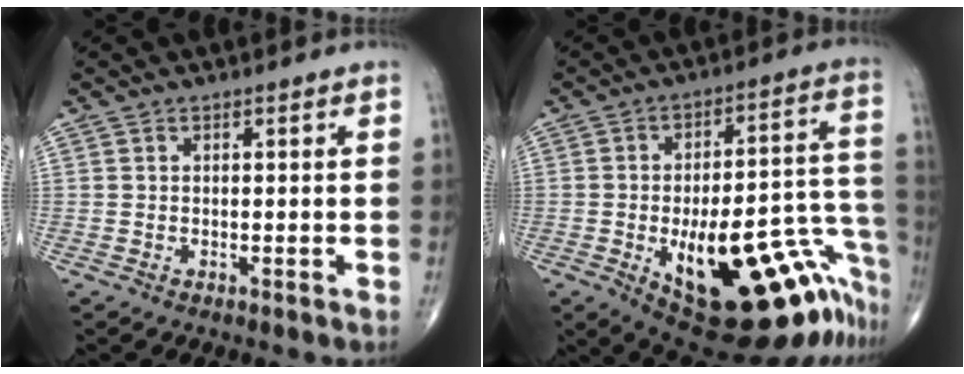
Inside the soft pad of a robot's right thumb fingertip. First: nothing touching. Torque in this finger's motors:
{"motor_torque": [2.71, 2.30, 1.36, -1.42, 0.44]}